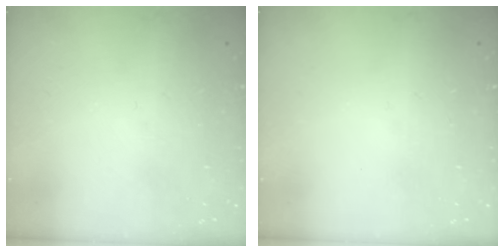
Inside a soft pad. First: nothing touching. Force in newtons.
{"total": 0.0}